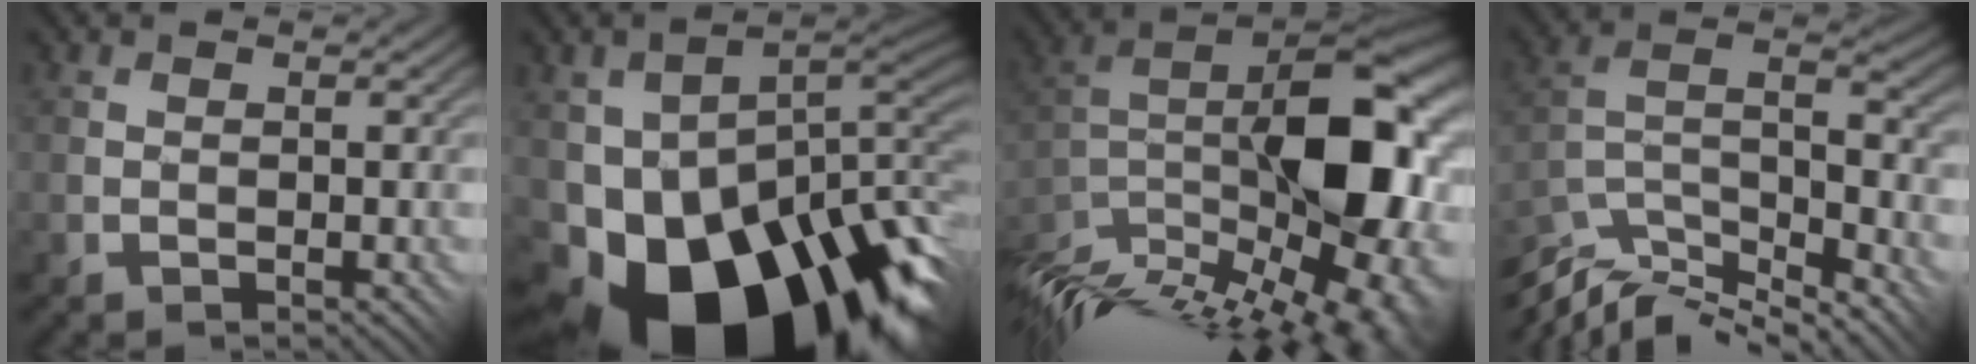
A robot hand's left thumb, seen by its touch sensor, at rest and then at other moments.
{"total": 18.7, "force": [-7.8, 11.1, 12.8], "torque": [-0.215, -0.039, -0.110]}
{"total": 16.1, "force": [-5.7, 6.8, 13.5], "torque": [-0.208, 0.006, -0.105]}
{"total": 12.9, "force": [-10.6, 3.1, 6.6], "torque": [-0.144, -0.002, -0.175]}